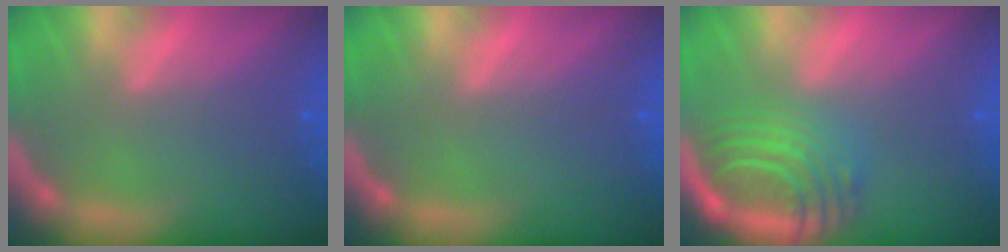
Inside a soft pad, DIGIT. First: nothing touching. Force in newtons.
{"total": 0.0}
{"total": 7.5}